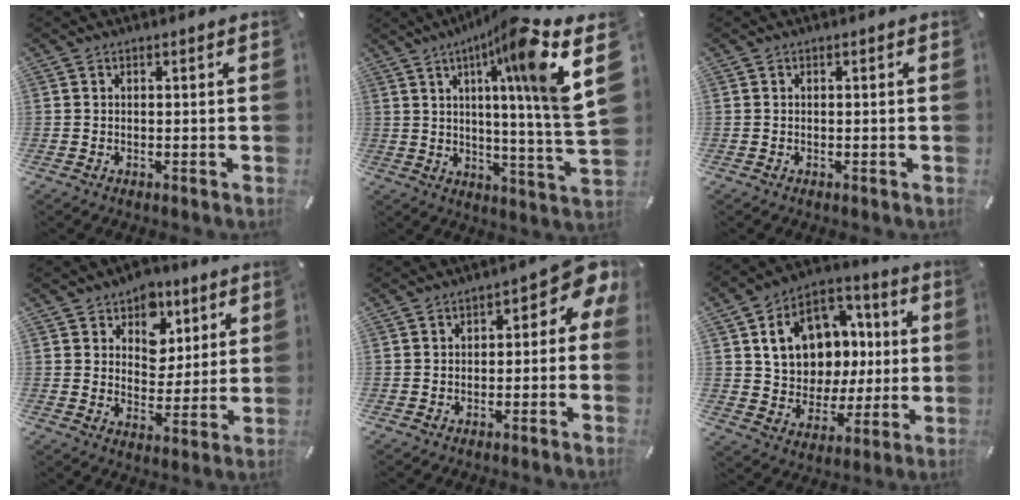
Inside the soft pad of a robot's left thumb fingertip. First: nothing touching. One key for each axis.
{"total": 18.7, "fx": 8.5, "fy": -0.2, "fz": 16.6, "tx": -0.255, "ty": -0.065, "tz": 0.105}
{"total": 0.0}
{"total": 8.6, "fx": 4.3, "fy": 7.1, "fz": 2.2, "tx": -0.022, "ty": -0.039, "tz": 0.073}
{"total": 5.6, "fx": 0.5, "fy": 3.4, "fz": 4.4, "tx": -0.055, "ty": -0.013, "tz": -0.001}
{"total": 15.4, "fx": 3.2, "fy": 13.1, "fz": 7.5, "tx": -0.129, "ty": -0.006, "tz": 0.073}